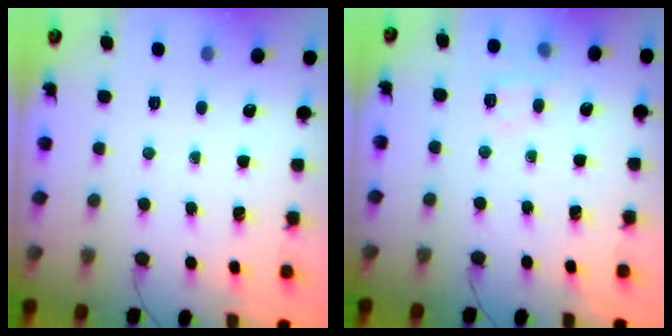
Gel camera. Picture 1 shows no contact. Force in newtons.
{"total": 8.6, "press": 8.5, "slide": 1.1}